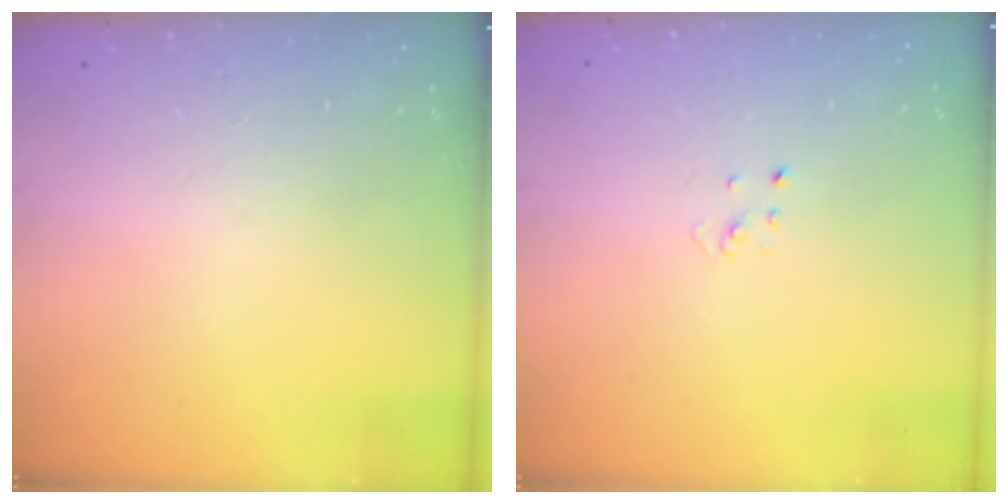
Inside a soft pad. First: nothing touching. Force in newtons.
{"total": 2.1, "press": 2.1, "slide": 0.1}